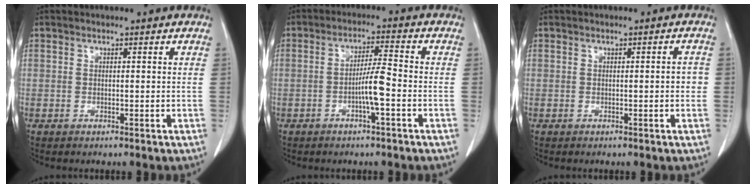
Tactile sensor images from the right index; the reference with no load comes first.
{"total": 5.0, "force": [-1.6, 0.0, 4.8], "torque": [-0.089, 0.005, -0.029]}
{"total": 1.6, "force": [-0.2, 0.4, 1.5], "torque": [-0.014, 0.003, -0.004]}